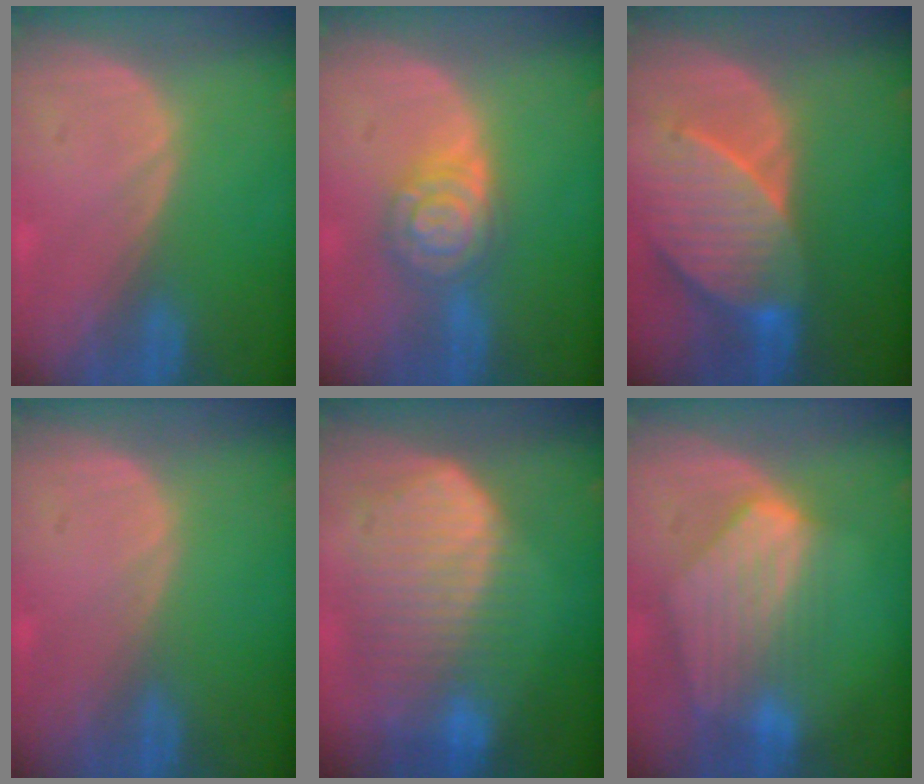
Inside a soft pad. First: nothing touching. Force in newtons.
{"total": 6.6, "press": 6.6, "slide": 0.3}
{"total": 9.5, "press": 8.6, "slide": 3.8}
{"total": 0.0}
{"total": 10.3, "press": 8.9, "slide": 5.2}
{"total": 8.6, "press": 7.7, "slide": 3.8}